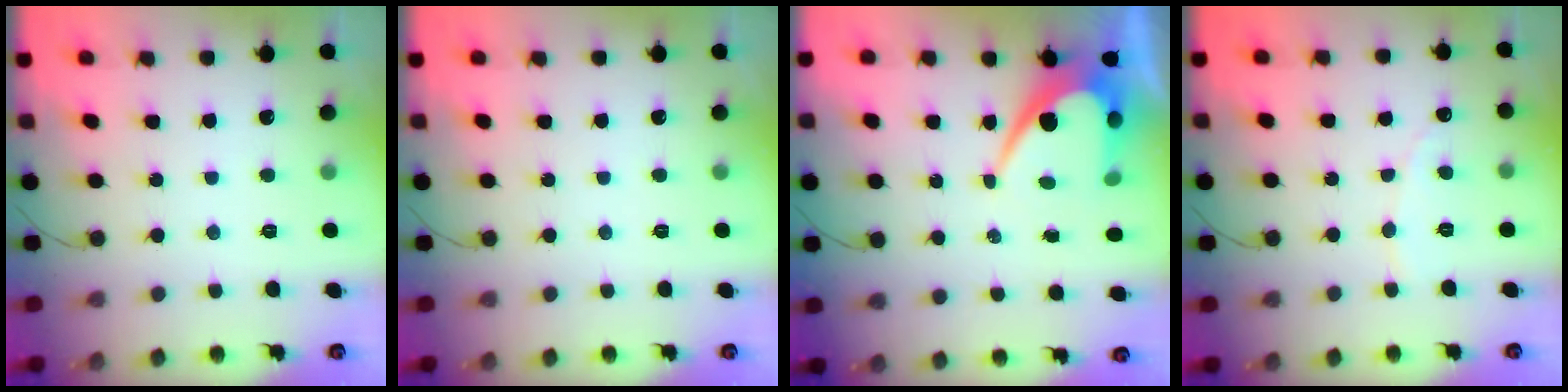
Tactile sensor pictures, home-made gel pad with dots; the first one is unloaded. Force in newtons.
{"total": 0.0}
{"total": 10.3, "press": 10.2, "slide": 0.6}
{"total": 2.5, "press": 2.5, "slide": 0.1}